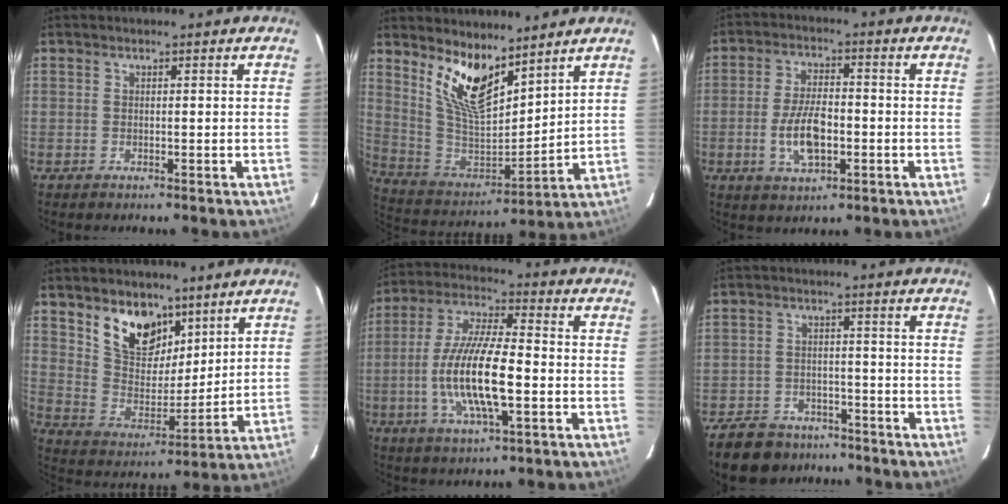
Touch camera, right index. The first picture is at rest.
{"total": 13.9, "force": [9.7, 5.8, 8.1], "torque": [-0.159, -0.011, 0.197]}
{"total": 9.0, "force": [-2.3, 4.2, 7.6], "torque": [-0.153, 0.000, -0.038]}
{"total": 13.1, "force": [8.3, 7.7, 6.5], "torque": [-0.125, 0.001, 0.161]}
{"total": 14.9, "force": [-3.3, 3.8, 14.0], "torque": [-0.284, -0.004, -0.062]}
{"total": 13.0, "force": [-9.8, 7.4, 4.3], "torque": [-0.120, 0.010, -0.139]}